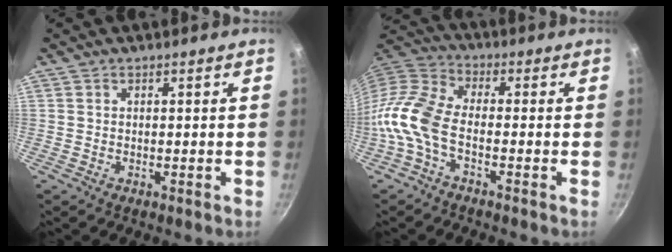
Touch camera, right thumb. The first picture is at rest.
{"total": 9.0, "force": [-3.5, 4.7, 6.9], "torque": [-0.150, 0.038, -0.089]}